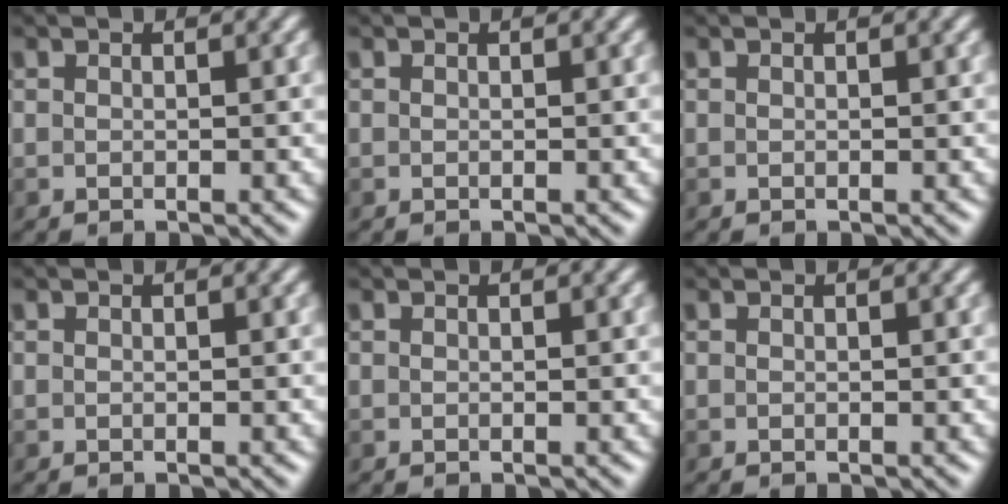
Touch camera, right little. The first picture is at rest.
{"total": 0.0}
{"total": 0.0}
{"total": 0.0}
{"total": 0.0}
{"total": 0.0}